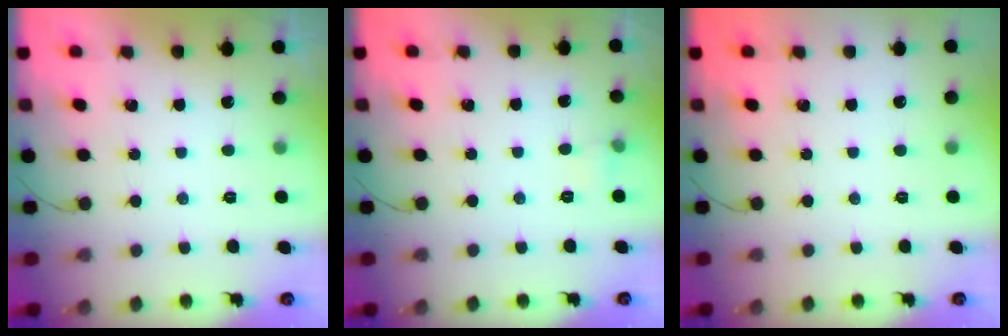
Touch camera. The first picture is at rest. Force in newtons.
{"total": 3.7, "press": 3.5, "slide": 1.4}
{"total": 0.0}